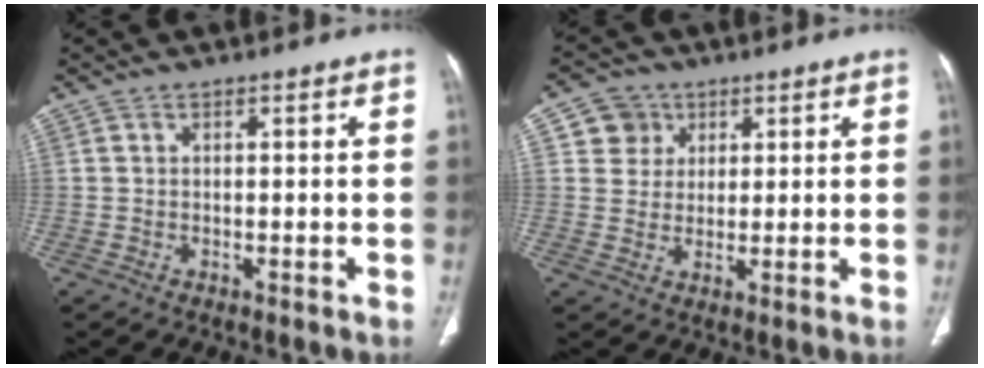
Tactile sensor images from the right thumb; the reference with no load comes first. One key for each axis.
{"total": 5.6, "fx": 2.2, "fy": 5.1, "fz": 0.8, "tx": 0.014, "ty": -0.004, "tz": 0.037}